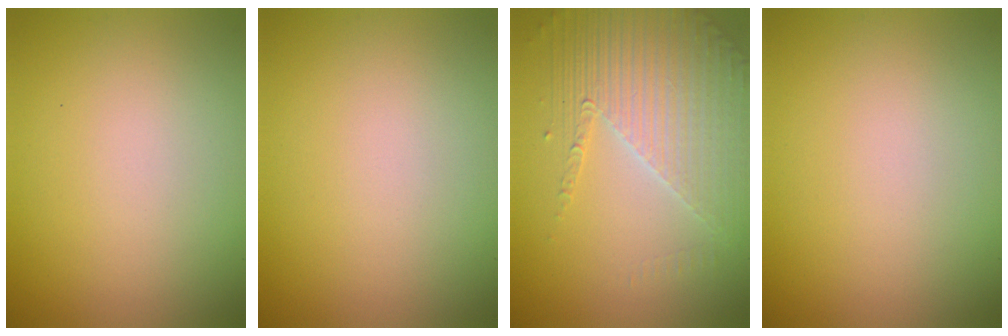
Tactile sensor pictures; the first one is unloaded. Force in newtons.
{"total": 0.0}
{"total": 4.0, "press": 3.8, "slide": 1.2}
{"total": 0.0}